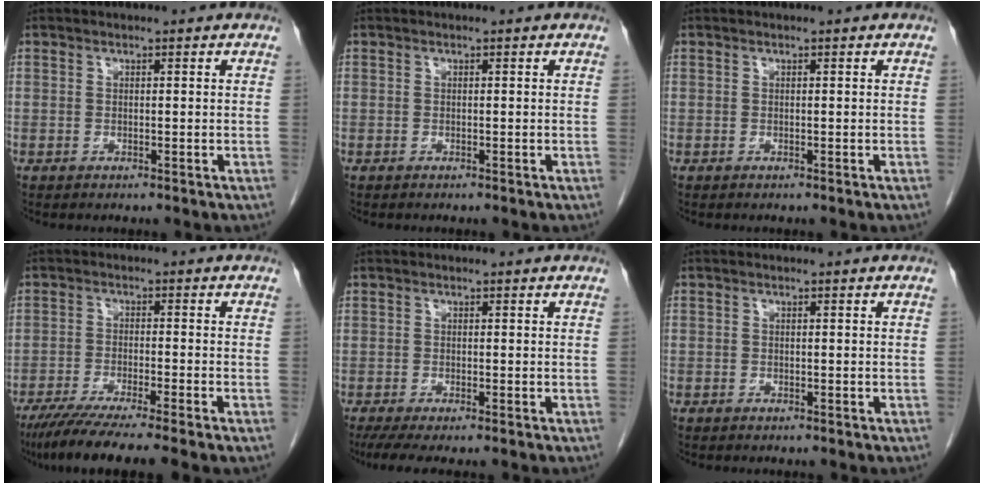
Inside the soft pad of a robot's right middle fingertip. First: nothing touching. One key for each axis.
{"total": 0.0}
{"total": 0.0}
{"total": 10.2, "fx": -8.1, "fy": -0.7, "fz": 6.2, "tx": -0.087, "ty": -0.028, "tz": -0.128}
{"total": 5.1, "fx": -3.9, "fy": 0.5, "fz": 3.2, "tx": -0.054, "ty": -0.016, "tz": -0.064}
{"total": 0.7, "fx": -0.5, "fy": 0.5, "fz": 0.0, "tx": -0.005, "ty": 0.004, "tz": -0.010}